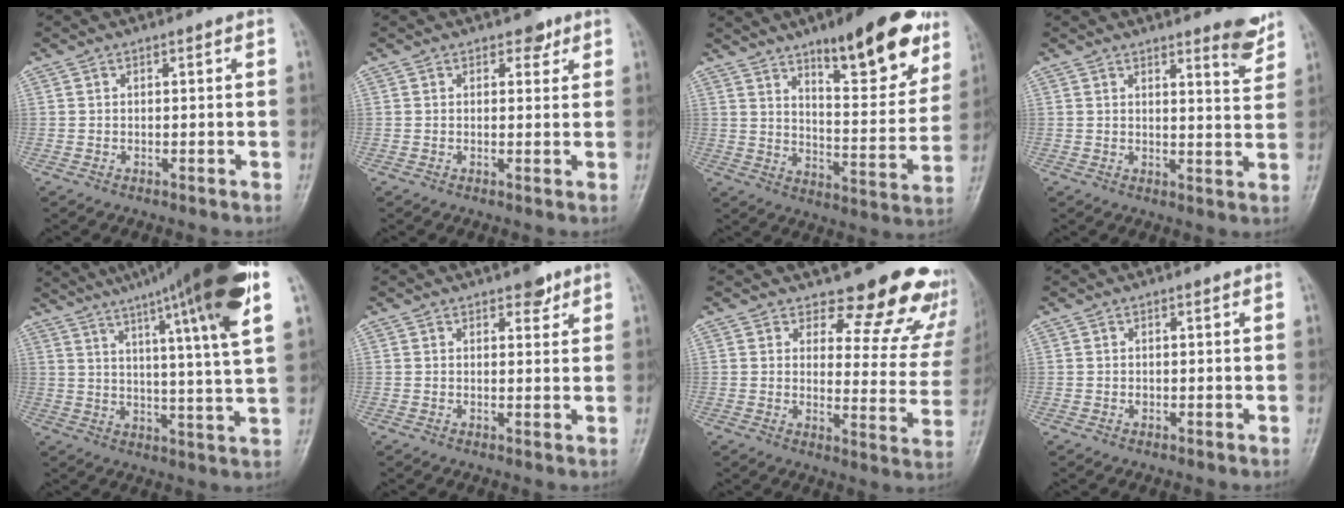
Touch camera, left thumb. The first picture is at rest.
{"total": 2.2, "force": [1.4, 1.4, 0.9], "torque": [0.004, -0.005, 0.016]}
{"total": 20.3, "force": [12.4, 6.3, 14.8], "torque": [-0.159, -0.061, 0.183]}
{"total": 5.0, "force": [4.0, 0.9, 2.9], "torque": [-0.023, -0.036, 0.049]}
{"total": 23.3, "force": [14.3, 1.3, 18.4], "torque": [-0.275, -0.033, 0.198]}
{"total": 3.1, "force": [2.2, 1.5, 1.7], "torque": [-0.007, -0.010, 0.028]}
{"total": 16.6, "force": [14.5, 6.5, 4.7], "torque": [0.009, -0.127, 0.152]}
{"total": 0.7, "force": [0.2, 0.5, 0.4], "torque": [-0.001, 0.001, 0.003]}